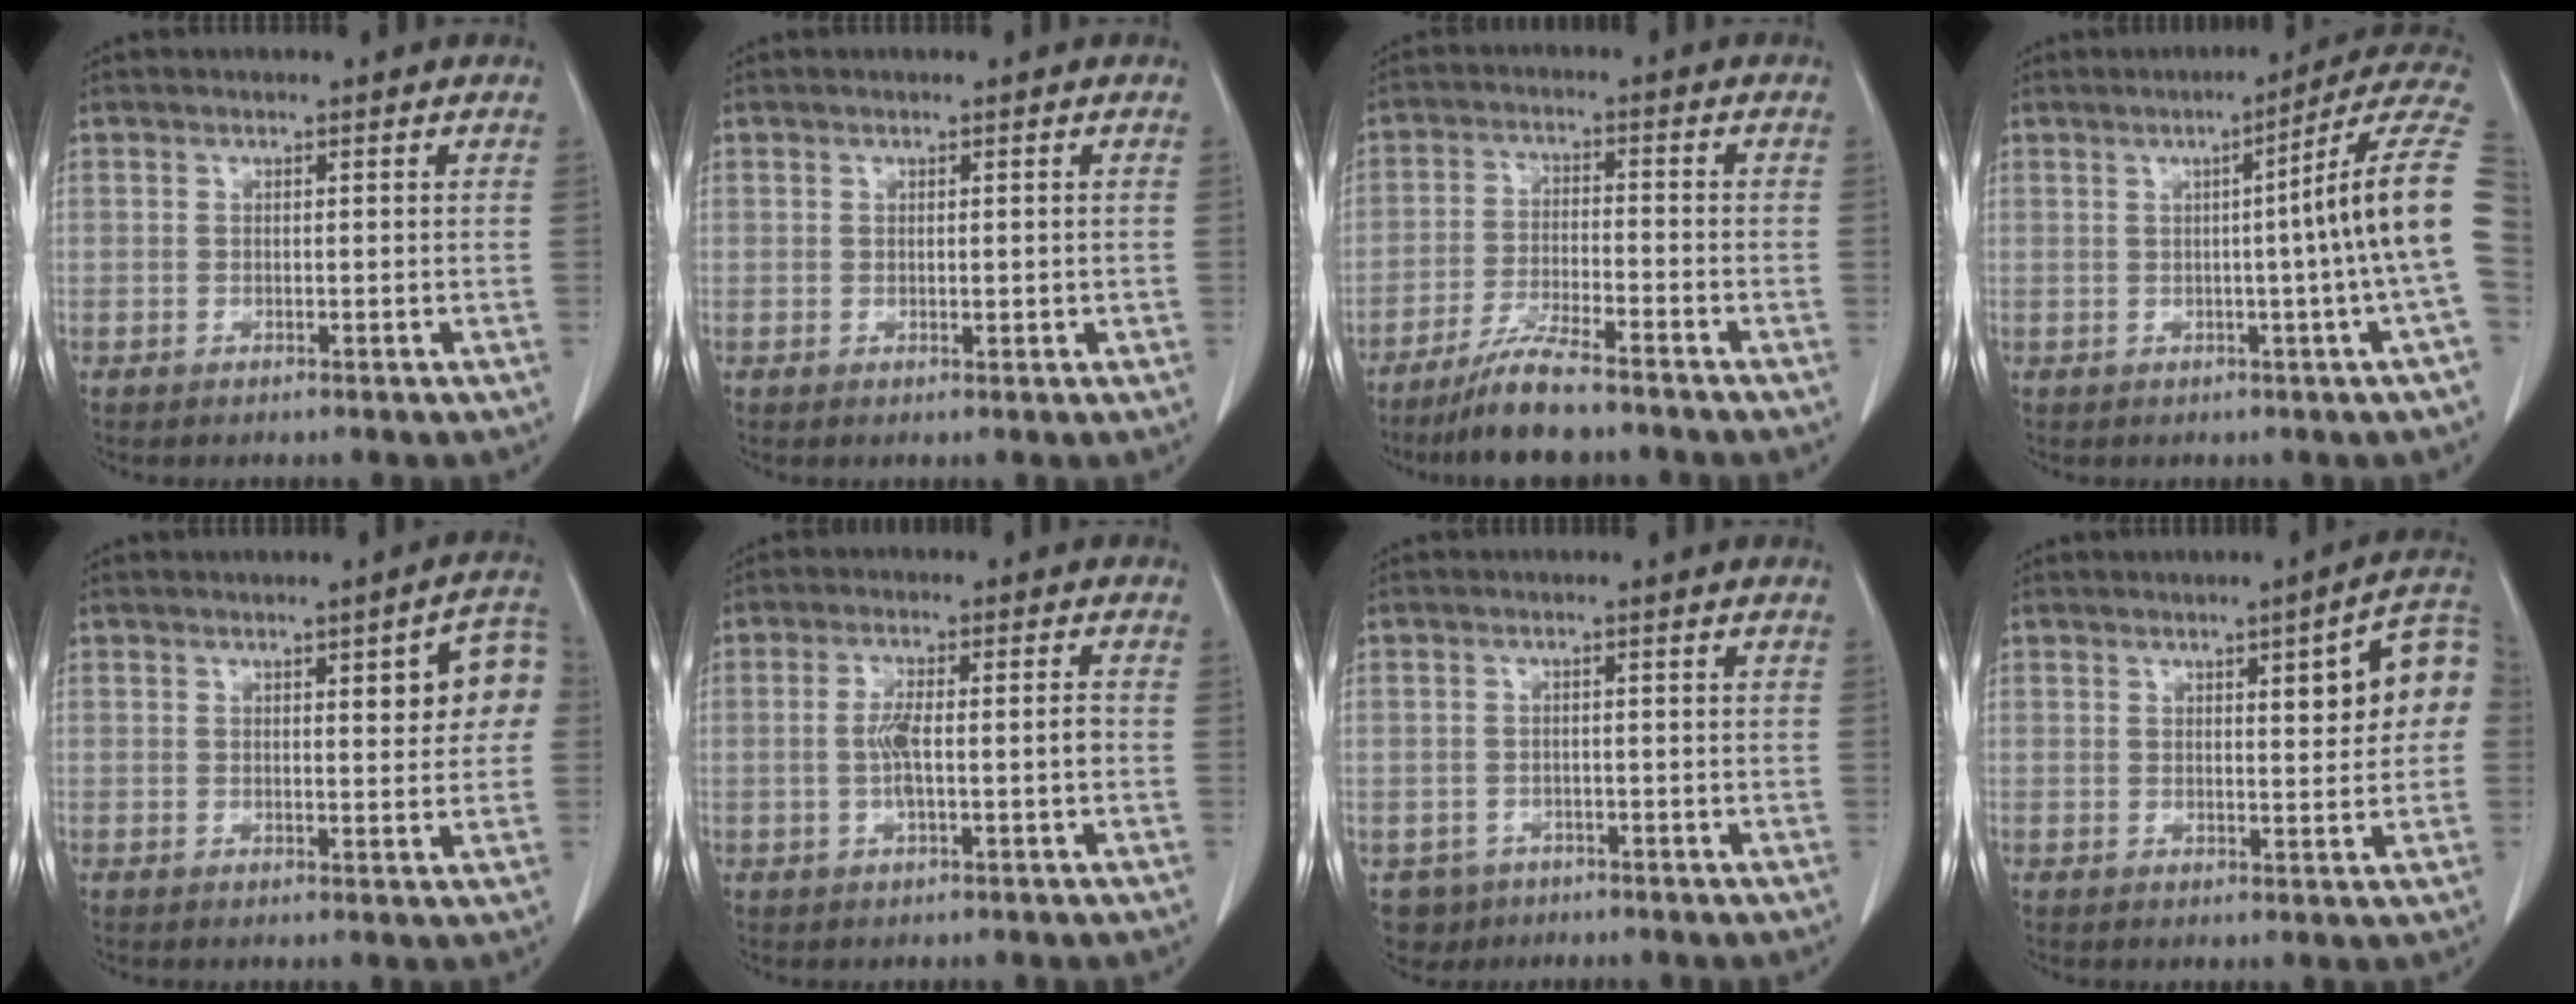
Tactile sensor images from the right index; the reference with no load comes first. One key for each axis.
{"total": 0.8, "fx": 0.0, "fy": 0.4, "fz": 0.7, "tx": -0.011, "ty": -0.002, "tz": 0.002}
{"total": 7.7, "fx": -6.4, "fy": 0.6, "fz": 4.3, "tx": -0.082, "ty": -0.022, "tz": -0.113}
{"total": 12.5, "fx": 0.1, "fy": -2.8, "fz": 12.2, "tx": -0.137, "ty": 0.009, "tz": -0.008}
{"total": 7.4, "fx": 1.7, "fy": 1.8, "fz": 7.0, "tx": -0.079, "ty": 0.017, "tz": 0.016}
{"total": 5.2, "fx": -0.9, "fy": 0.8, "fz": 5.1, "tx": -0.104, "ty": 0.008, "tz": -0.014}
{"total": 4.0, "fx": -2.3, "fy": 3.3, "fz": -0.1, "tx": 0.005, "ty": 0.008, "tz": -0.032}
{"total": 9.0, "fx": 1.8, "fy": 1.8, "fz": 8.6, "tx": -0.108, "ty": 0.021, "tz": 0.019}